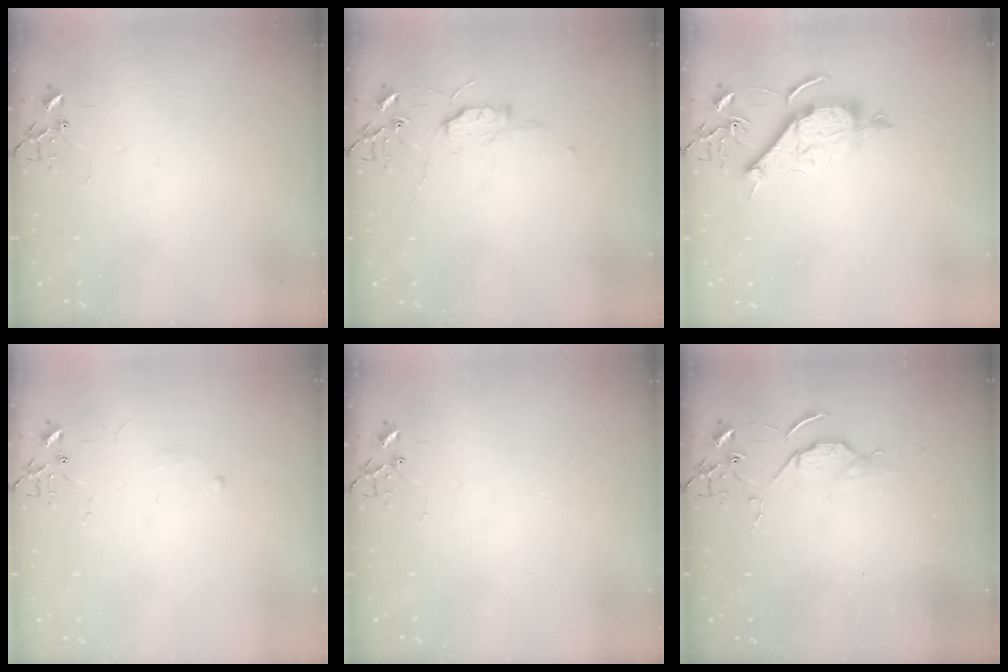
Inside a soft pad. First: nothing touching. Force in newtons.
{"total": 7.3, "press": 7.3, "slide": 0.7}
{"total": 10.4, "press": 10.4, "slide": 0.9}
{"total": 2.9, "press": 2.8, "slide": 0.5}
{"total": 0.0}
{"total": 5.2, "press": 5.2, "slide": 0.7}